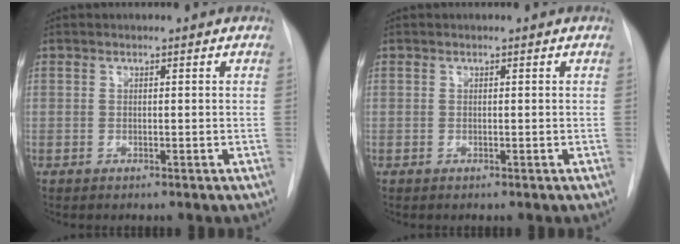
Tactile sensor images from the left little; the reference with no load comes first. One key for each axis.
{"total": 0.0}